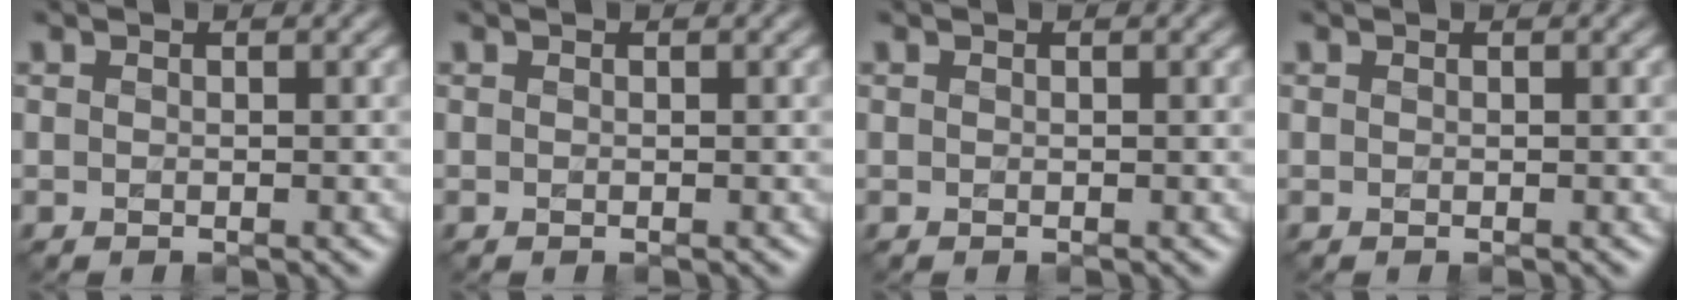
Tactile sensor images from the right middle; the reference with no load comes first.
{"total": 0.0}
{"total": 0.0}
{"total": 0.0}